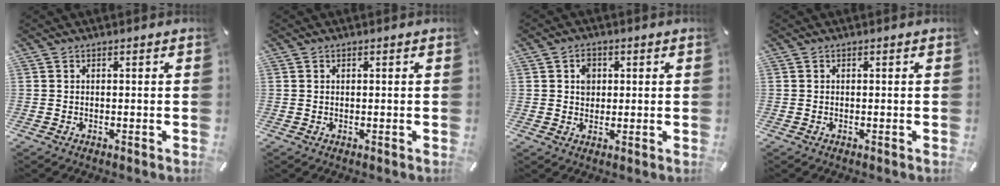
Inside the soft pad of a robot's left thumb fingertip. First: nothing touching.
{"total": 0.6, "force": [0.2, 0.4, 0.3], "torque": [-0.006, 0.004, 0.003]}
{"total": 3.9, "force": [0.8, 3.4, 1.6], "torque": [-0.015, -0.001, 0.008]}
{"total": 0.0}